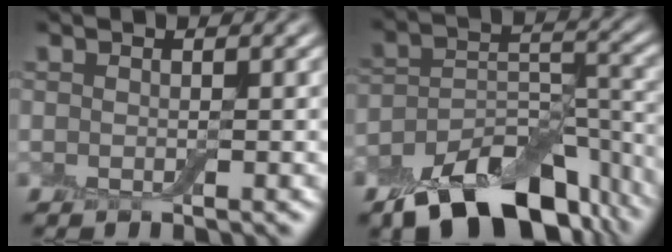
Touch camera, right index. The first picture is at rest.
{"total": 12.1, "force": [-8.2, 6.3, 6.2], "torque": [-0.113, -0.008, -0.137]}